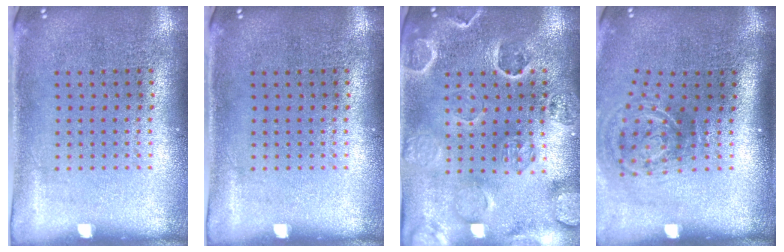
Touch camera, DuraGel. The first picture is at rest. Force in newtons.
{"total": 0.0}
{"total": 2.8, "press": 2.7, "slide": 0.8}
{"total": 2.0, "press": 1.2, "slide": 1.6}